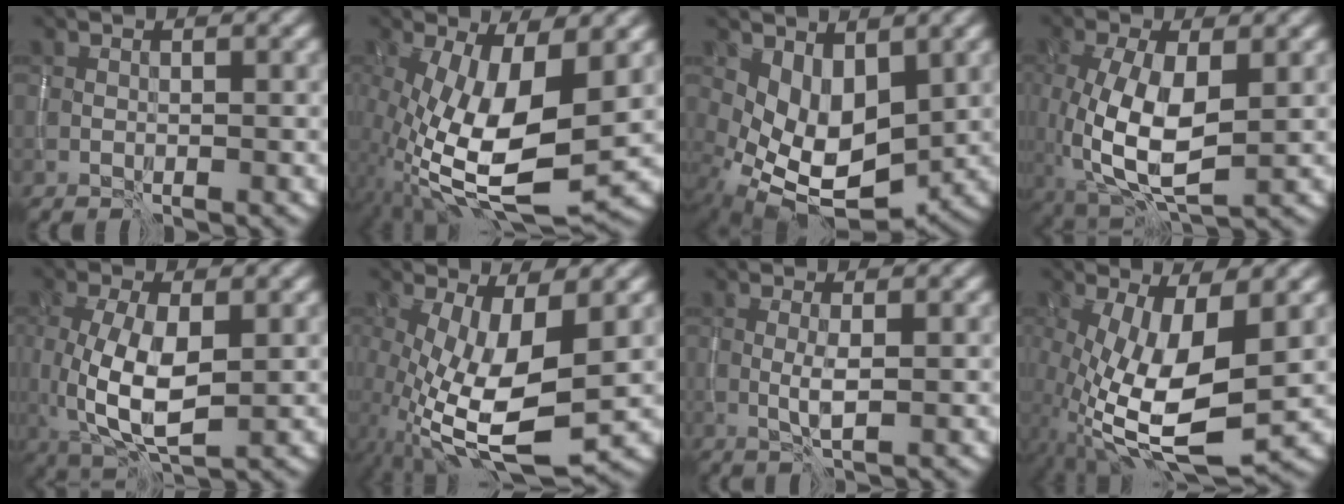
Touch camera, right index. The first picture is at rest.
{"total": 12.7, "force": [-2.6, 4.6, 11.5], "torque": [-0.226, -0.012, -0.044]}
{"total": 6.9, "force": [0.1, 4.2, 5.4], "torque": [-0.102, -0.015, 0.011]}
{"total": 8.2, "force": [-0.7, 3.8, 7.3], "torque": [-0.160, -0.009, -0.007]}
{"total": 7.4, "force": [-0.3, 3.2, 6.6], "torque": [-0.141, -0.008, -0.001]}
{"total": 10.4, "force": [-2.1, 3.6, 9.5], "torque": [-0.196, -0.016, -0.035]}
{"total": 1.5, "force": [-0.1, 0.1, 1.5], "torque": [-0.032, 0.000, -0.001]}
{"total": 11.1, "force": [-2.2, 3.9, 10.1], "torque": [-0.205, -0.016, -0.038]}